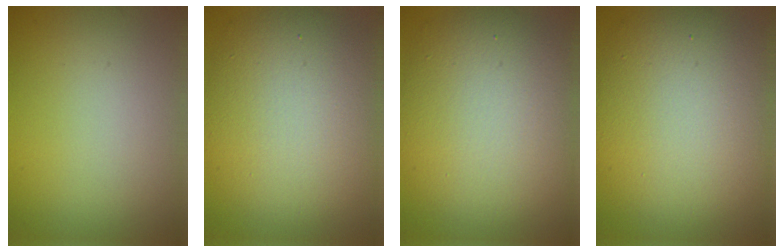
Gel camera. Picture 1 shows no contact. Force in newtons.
{"total": 10.0, "press": 10.0, "slide": 0.4}
{"total": 10.7, "press": 10.6, "slide": 0.5}
{"total": 11.3, "press": 11.3, "slide": 0.7}